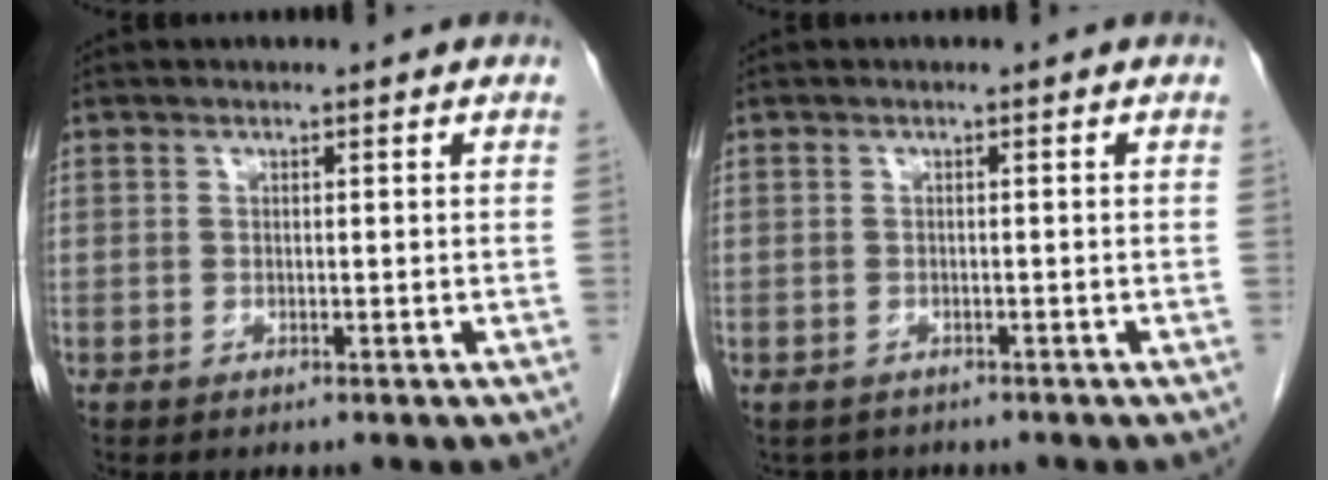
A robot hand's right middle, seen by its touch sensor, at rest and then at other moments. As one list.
[{"total": 2.3, "force": [-1.9, 1.3, 0.1], "torque": [-0.005, 0.000, -0.027]}]